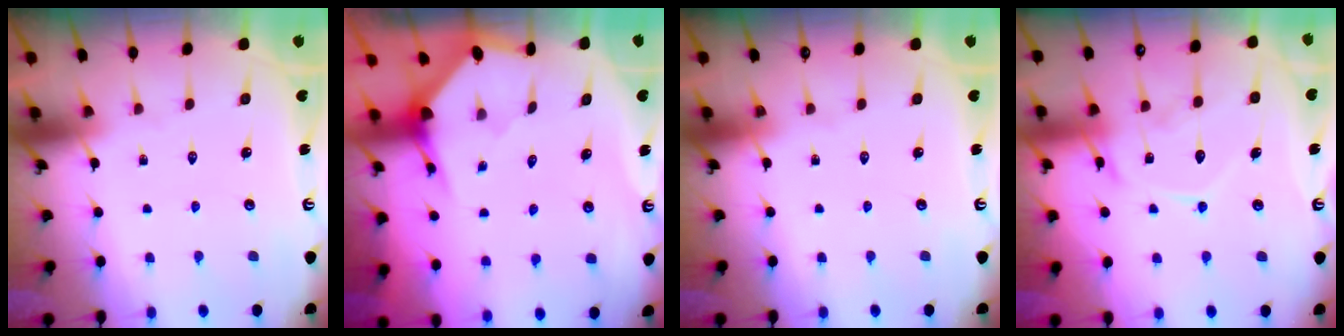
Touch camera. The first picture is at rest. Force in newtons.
{"total": 3.5, "press": 3.5, "slide": 0.3}
{"total": 0.0}
{"total": 14.0, "press": 13.9, "slide": 1.0}